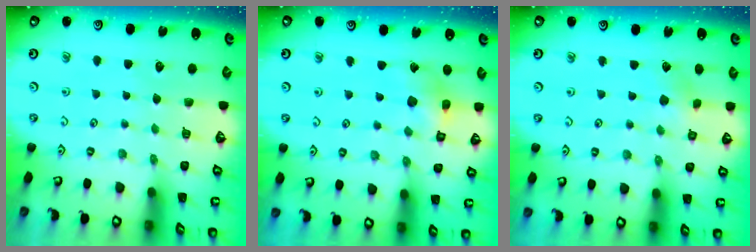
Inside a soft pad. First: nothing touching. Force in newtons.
{"total": 11.4, "press": 11.3, "slide": 1.4}
{"total": 3.1, "press": 3.0, "slide": 0.8}